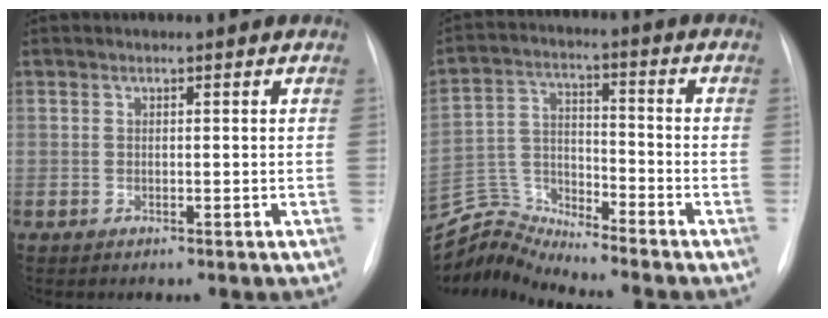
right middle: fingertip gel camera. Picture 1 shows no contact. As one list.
[{"total": 8.4, "force": [-8.2, -1.4, -1.5], "torque": [0.016, 0.030, -0.155]}]